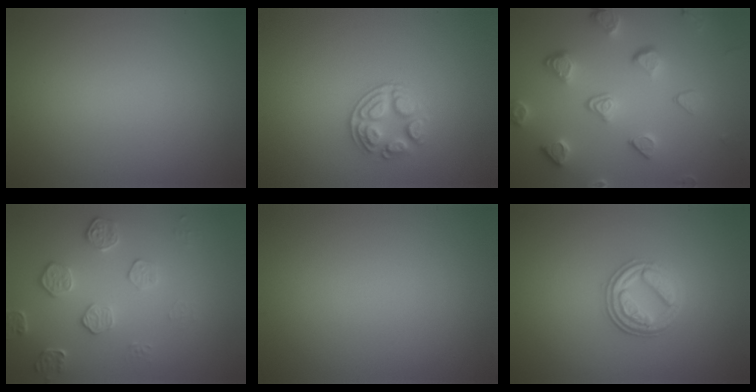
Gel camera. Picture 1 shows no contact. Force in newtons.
{"total": 2.7, "press": 2.5, "slide": 0.9}
{"total": 5.0, "press": 3.8, "slide": 3.3}
{"total": 2.2, "press": 1.8, "slide": 1.2}
{"total": 0.0}
{"total": 3.6, "press": 3.1, "slide": 1.7}